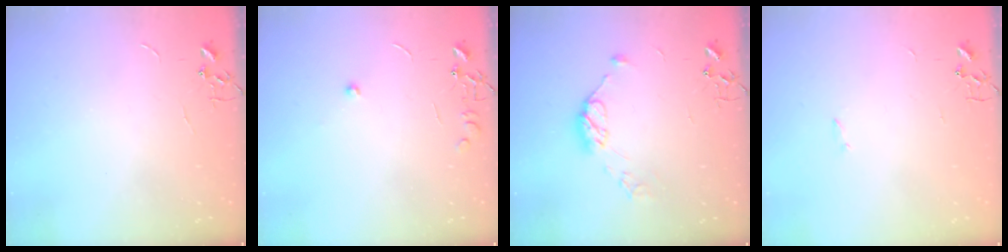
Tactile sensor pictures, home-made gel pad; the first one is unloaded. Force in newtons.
{"total": 7.6, "press": 7.5, "slide": 0.7}
{"total": 9.5, "press": 9.5, "slide": 0.5}
{"total": 1.3, "press": 1.3, "slide": 0.3}